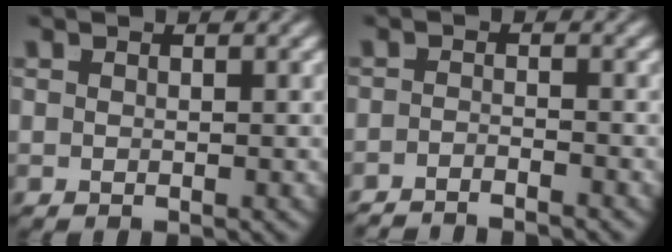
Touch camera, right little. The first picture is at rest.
{"total": 3.3, "force": [-3.3, -0.1, 0.0], "torque": [0.004, -0.015, -0.051]}